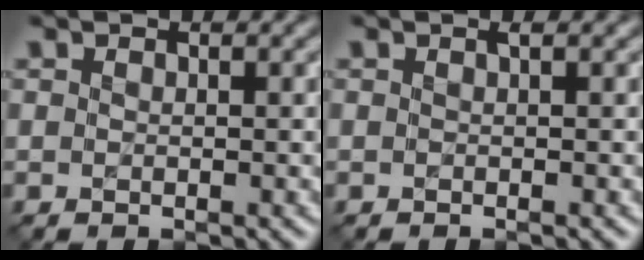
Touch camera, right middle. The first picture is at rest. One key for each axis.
{"total": 0.9, "fx": 0.0, "fy": 0.2, "fz": 0.9, "tx": -0.009, "ty": 0.002, "tz": -0.003}